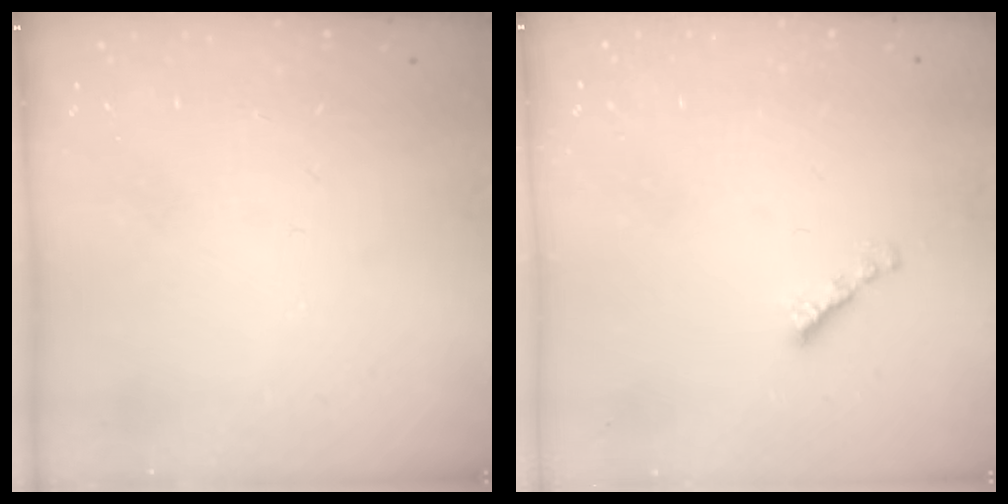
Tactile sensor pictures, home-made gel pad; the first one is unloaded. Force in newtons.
{"total": 2.2, "press": 2.1, "slide": 0.7}